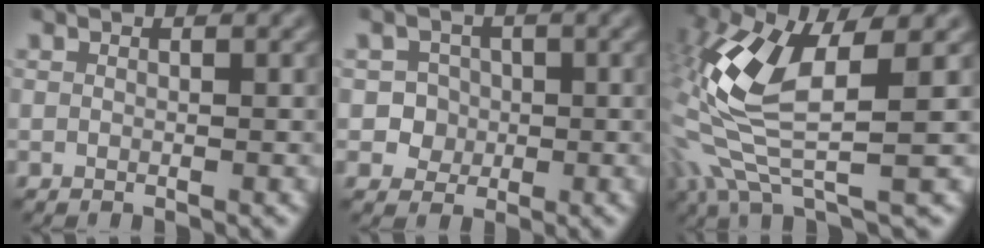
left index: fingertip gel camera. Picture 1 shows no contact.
{"total": 2.5, "force": [-0.1, 2.4, 0.6], "torque": [0.003, 0.000, 0.001]}
{"total": 9.8, "force": [-0.2, 3.7, 9.0], "torque": [-0.218, -0.012, -0.017]}